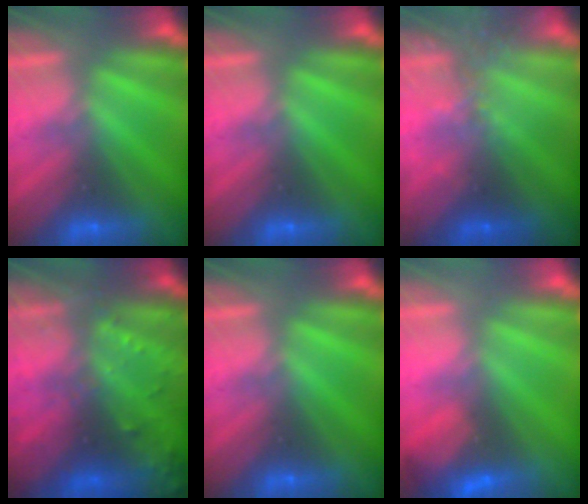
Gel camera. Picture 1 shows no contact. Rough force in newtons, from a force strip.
{"total": 0.0}
{"total": 2.4}
{"total": 7.7}
{"total": 0.0}
{"total": 2.8}